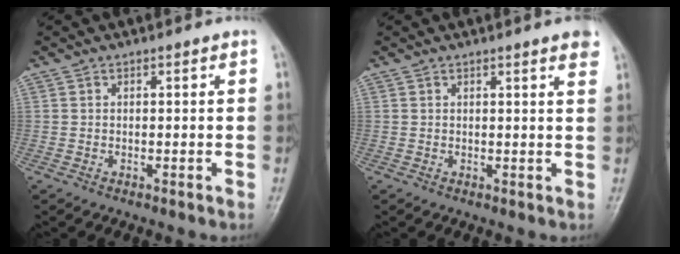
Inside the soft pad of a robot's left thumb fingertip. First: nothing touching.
{"total": 3.2, "force": [2.3, 0.2, 2.3], "torque": [-0.024, -0.005, 0.022]}